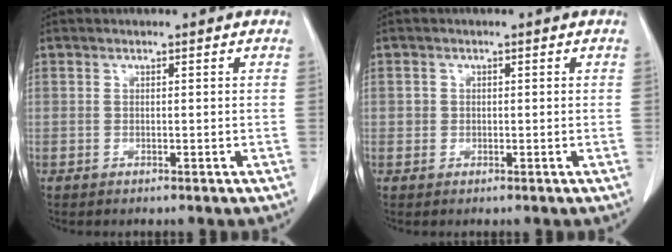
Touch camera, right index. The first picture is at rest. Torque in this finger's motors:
{"motor_torque": [0.04, -0.05, 0.02, 0.02]}